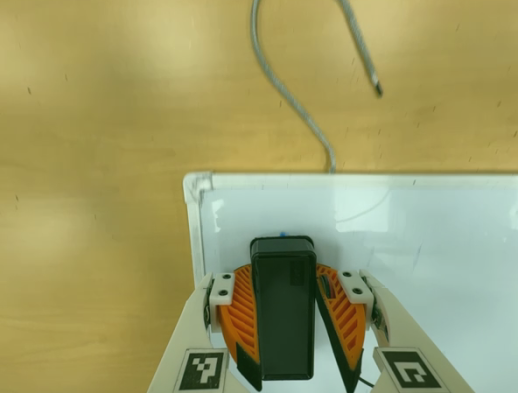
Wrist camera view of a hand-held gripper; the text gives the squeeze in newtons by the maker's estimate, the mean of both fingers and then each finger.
{"total": 13.0, "left": 15.4, "right": 10.6}